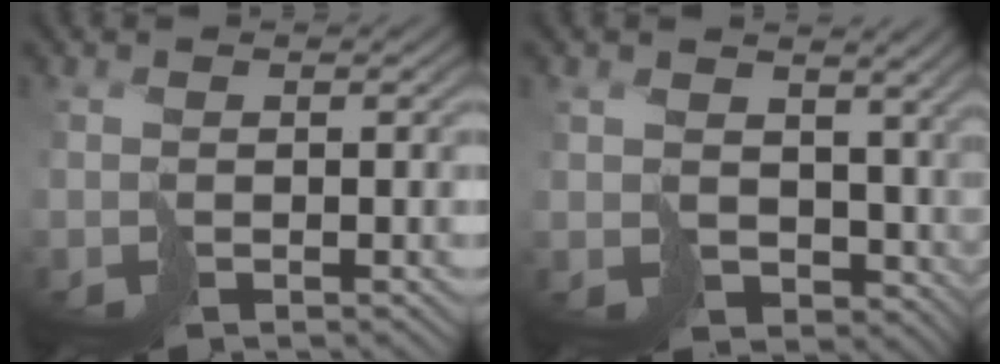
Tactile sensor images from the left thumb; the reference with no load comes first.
{"total": 8.0, "force": [0.6, 6.1, 5.2], "torque": [-0.122, -0.030, 0.010]}